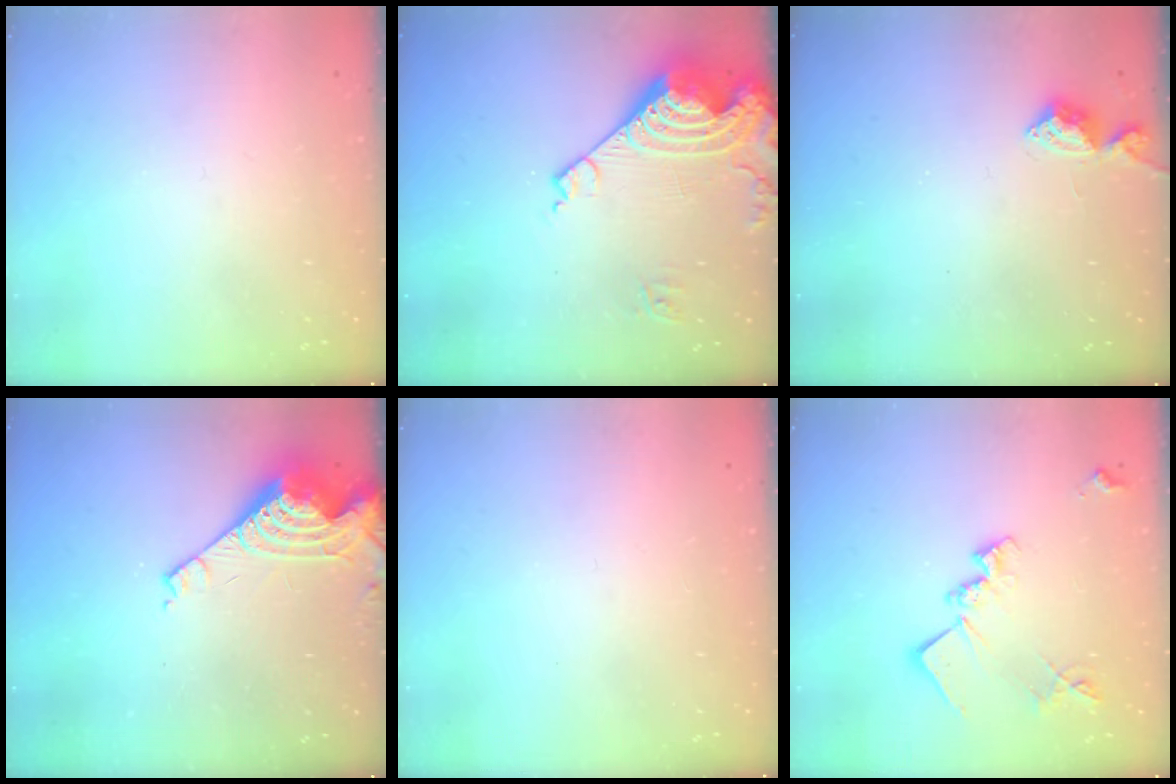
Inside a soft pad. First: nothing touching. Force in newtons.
{"total": 16.1, "press": 16.0, "slide": 1.9}
{"total": 5.8, "press": 5.7, "slide": 0.7}
{"total": 8.0, "press": 8.0, "slide": 0.7}
{"total": 0.0}
{"total": 16.1, "press": 16.1, "slide": 1.0}